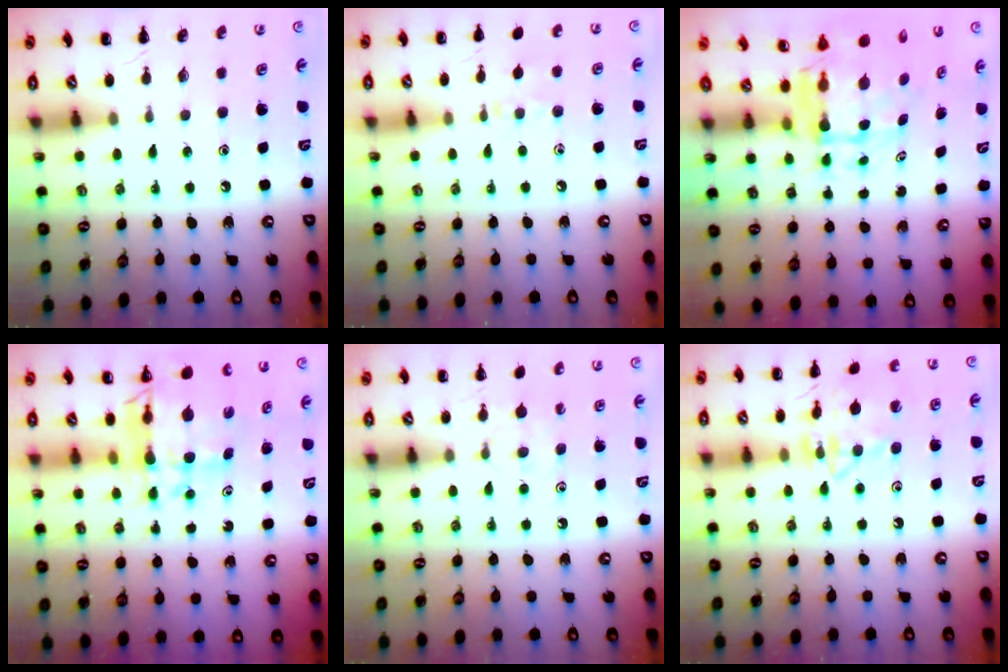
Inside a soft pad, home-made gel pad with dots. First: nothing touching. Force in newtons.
{"total": 6.5, "press": 6.3, "slide": 1.6}
{"total": 6.2, "press": 5.9, "slide": 2.0}
{"total": 9.1, "press": 8.5, "slide": 3.2}
{"total": 3.9, "press": 3.7, "slide": 1.2}
{"total": 14.8, "press": 14.8, "slide": 0.9}